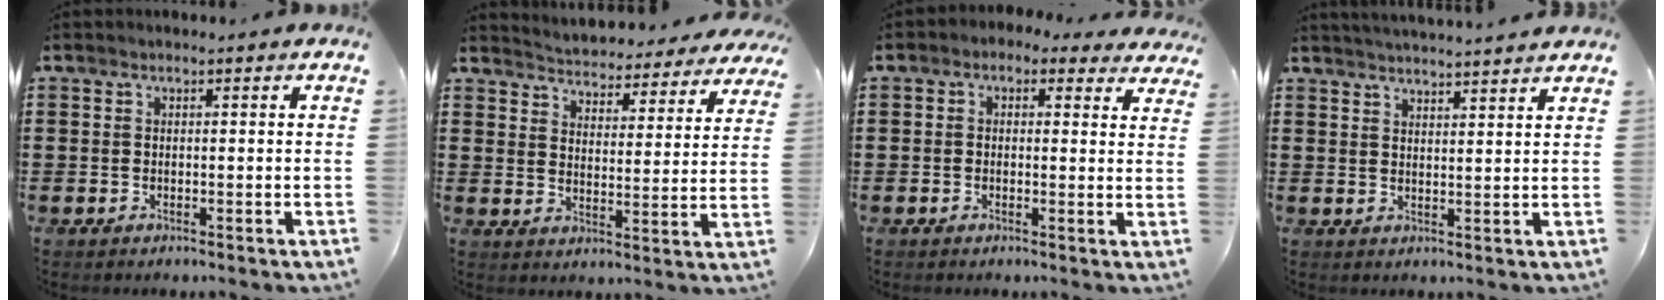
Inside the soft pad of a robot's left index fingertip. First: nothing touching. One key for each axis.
{"total": 4.1, "fx": 4.1, "fy": -0.3, "fz": -0.3, "tx": -0.020, "ty": -0.039, "tz": 0.065}
{"total": 1.6, "fx": 0.7, "fy": 1.2, "fz": 0.9, "tx": -0.024, "ty": 0.007, "tz": 0.010}
{"total": 3.1, "fx": 3.1, "fy": -0.7, "fz": 0.0, "tx": -0.009, "ty": -0.015, "tz": 0.056}